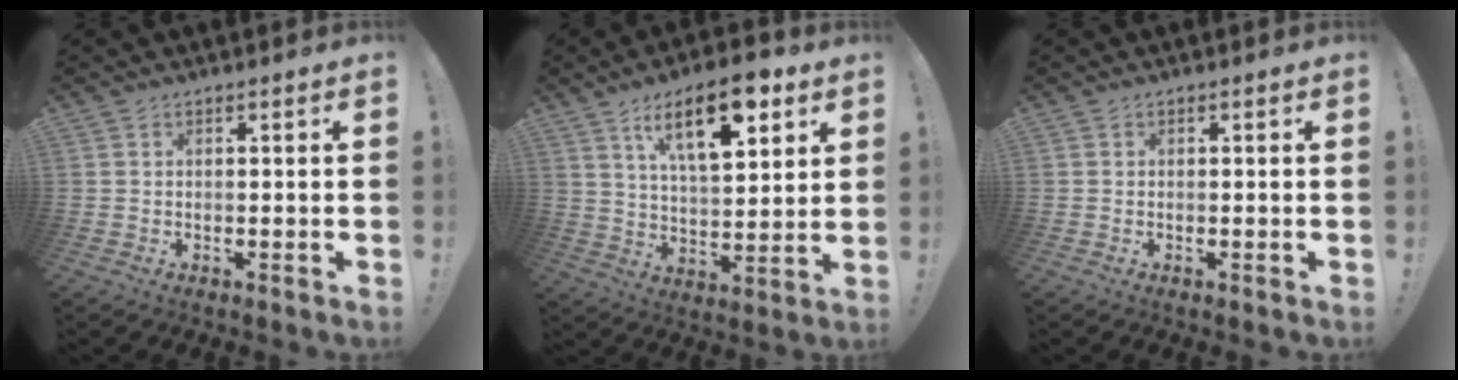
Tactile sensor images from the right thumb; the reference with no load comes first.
{"total": 16.1, "force": [8.7, 6.5, 11.9], "torque": [-0.179, -0.032, 0.140]}
{"total": 0.0}